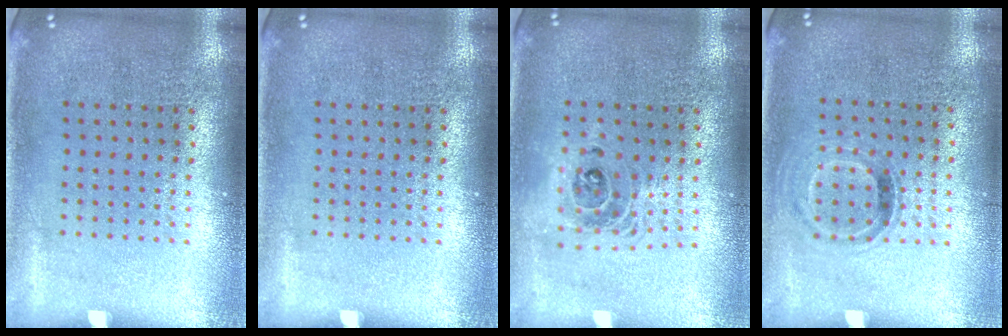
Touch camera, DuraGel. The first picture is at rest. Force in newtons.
{"total": 0.0}
{"total": 1.5, "press": 1.3, "slide": 0.9}
{"total": 0.8, "press": 0.7, "slide": 0.4}